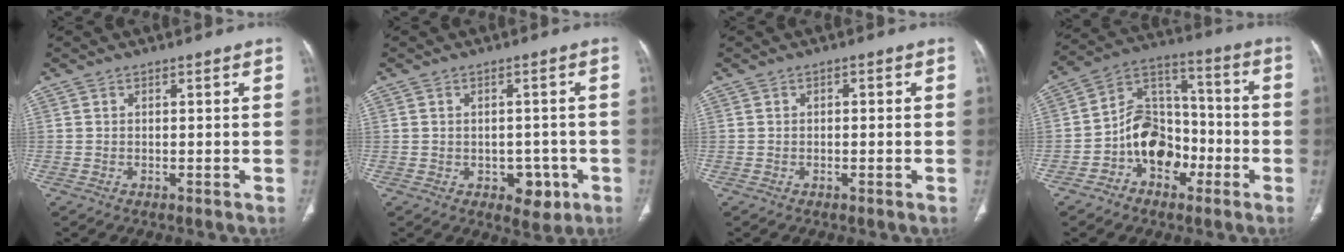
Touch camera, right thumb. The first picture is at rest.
{"total": 5.1, "force": [-1.7, 3.6, 3.1], "torque": [-0.013, 0.010, -0.013]}
{"total": 0.6, "force": [0.0, 0.5, 0.4], "torque": [0.000, 0.002, -0.001]}
{"total": 13.1, "force": [-4.7, 9.6, 7.5], "torque": [-0.086, 0.059, -0.087]}